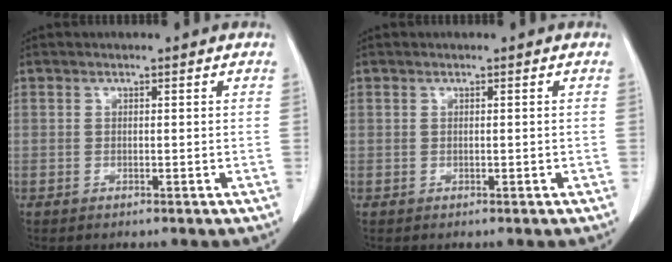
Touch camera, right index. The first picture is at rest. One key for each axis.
{"total": 0.0}